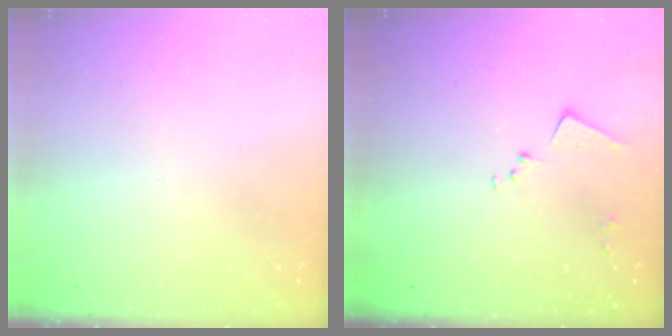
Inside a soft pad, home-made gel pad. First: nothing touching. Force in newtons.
{"total": 6.8, "press": 6.8, "slide": 0.6}